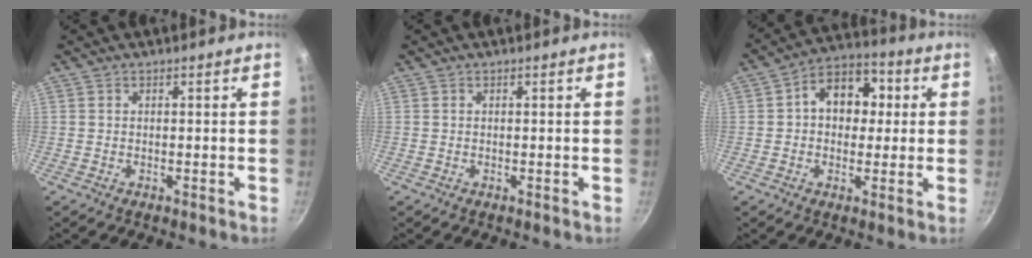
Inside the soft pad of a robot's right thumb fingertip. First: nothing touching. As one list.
[{"total": 0.0}, {"total": 11.1, "force": [1.6, 8.4, 7.1], "torque": [-0.057, 0.024, 0.008]}]